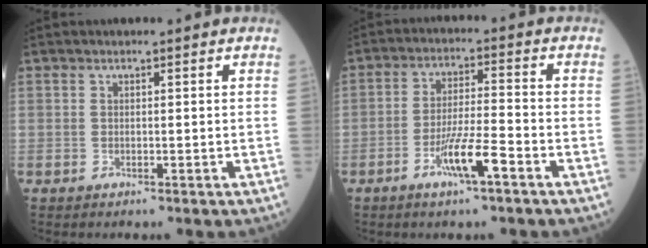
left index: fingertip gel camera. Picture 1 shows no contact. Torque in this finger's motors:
{"motor_torque": [0.55, 0.33, 0.20, 0.09]}